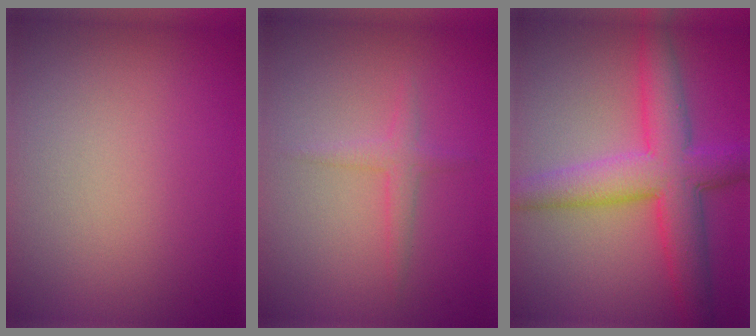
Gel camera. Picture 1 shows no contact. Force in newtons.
{"total": 1.5, "press": 1.5, "slide": 0.1}
{"total": 7.0, "press": 7.0, "slide": 0.1}